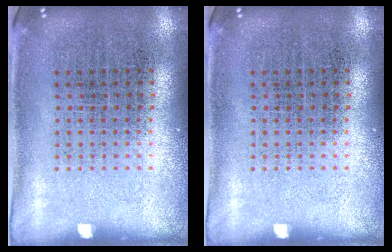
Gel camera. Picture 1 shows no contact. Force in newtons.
{"total": 0.0}